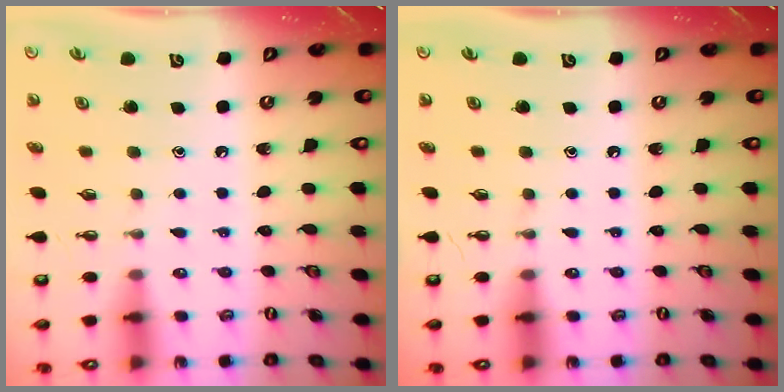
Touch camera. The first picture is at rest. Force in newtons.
{"total": 0.0}